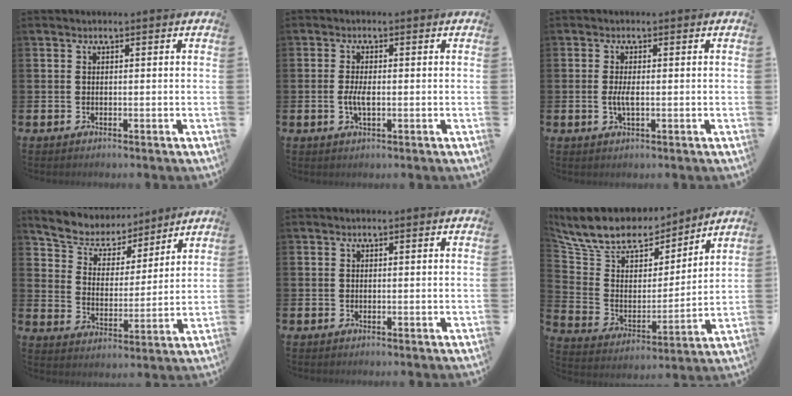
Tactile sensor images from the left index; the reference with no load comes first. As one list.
[{"total": 2.6, "force": [-0.1, 0.9, 2.4], "torque": [-0.037, -0.003, -0.003]}, {"total": 2.1, "force": [0.0, 0.6, 2.0], "torque": [-0.028, -0.003, -0.002]}, {"total": 6.9, "force": [6.4, 2.3, 0.6], "torque": [-0.048, -0.050, 0.113]}, {"total": 0.0}, {"total": 11.5, "force": [10.1, 4.5, 3.3], "torque": [-0.109, -0.064, 0.179]}]